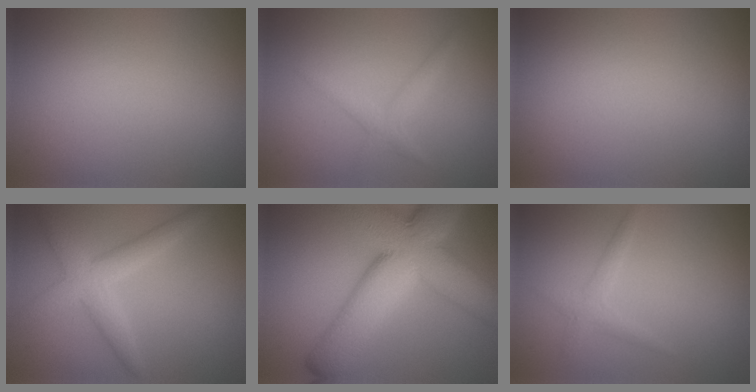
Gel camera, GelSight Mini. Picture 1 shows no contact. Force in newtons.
{"total": 1.6, "press": 1.6, "slide": 0.1}
{"total": 0.0}
{"total": 3.5, "press": 3.5, "slide": 0.2}
{"total": 13.1, "press": 13.0, "slide": 0.8}
{"total": 1.4, "press": 1.4, "slide": 0.0}